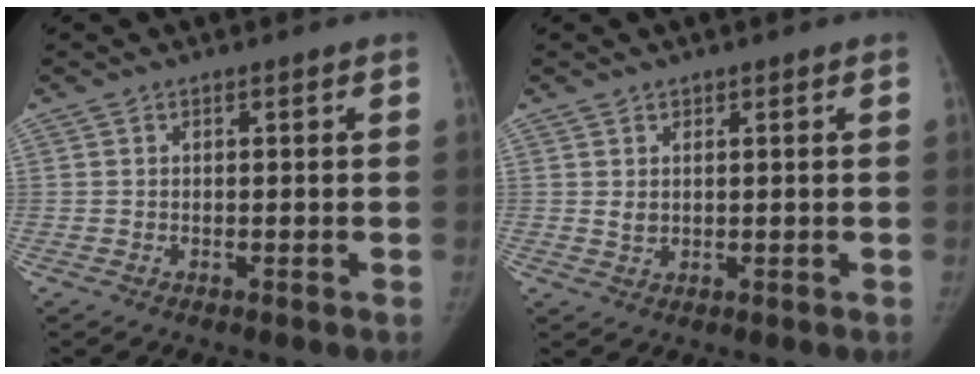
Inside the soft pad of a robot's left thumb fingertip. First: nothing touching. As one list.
[{"total": 1.7, "force": [0.9, 1.2, 0.8], "torque": [-0.012, -0.009, 0.024]}]